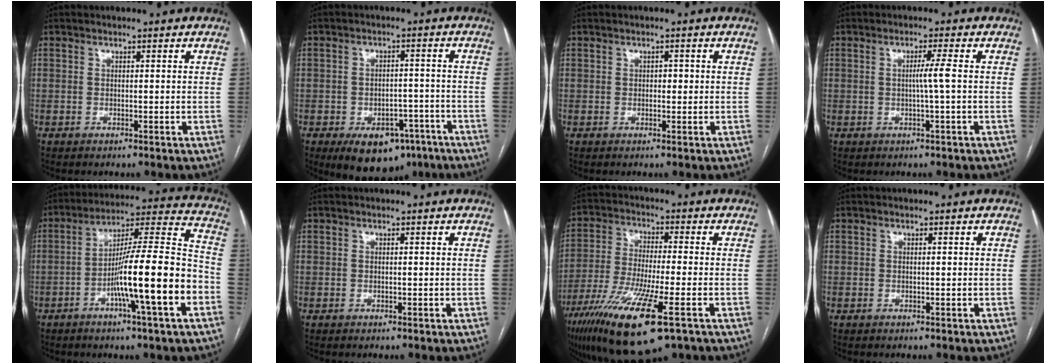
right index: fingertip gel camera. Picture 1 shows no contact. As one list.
[{"total": 10.6, "force": [-6.7, 6.3, 5.2], "torque": [-0.058, 0.016, -0.090]}, {"total": 1.1, "force": [0.0, 0.7, 0.8], "torque": [-0.006, 0.004, -0.002]}, {"total": 2.4, "force": [-0.1, -0.6, 2.3], "torque": [-0.038, 0.000, -0.002]}, {"total": 17.0, "force": [-6.1, 0.1, 15.9], "torque": [-0.259, 0.007, -0.100]}, {"total": 0.0}, {"total": 16.9, "force": [-9.0, 2.2, 14.1], "torque": [-0.279, -0.043, -0.155]}, {"total": 0.0}]